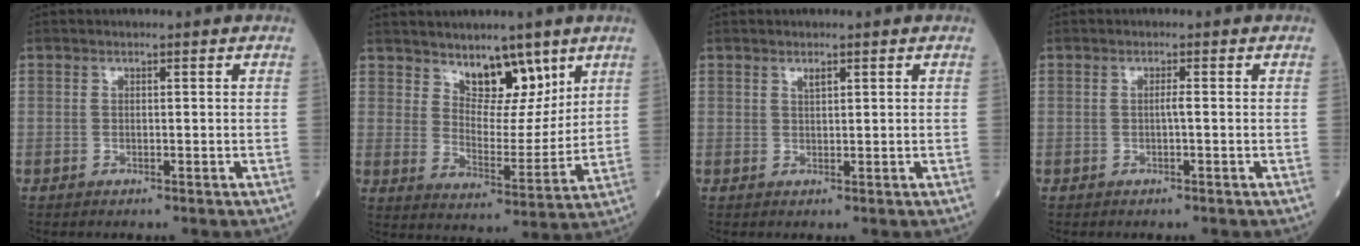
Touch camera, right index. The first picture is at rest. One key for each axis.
{"total": 8.5, "fx": 5.9, "fy": 3.7, "fz": 4.8, "tx": -0.067, "ty": -0.010, "tz": 0.106}
{"total": 1.1, "fx": 0.8, "fy": 0.3, "fz": 0.8, "tx": -0.016, "ty": -0.001, "tz": 0.016}
{"total": 0.8, "fx": -0.2, "fy": -0.1, "fz": 0.8, "tx": -0.013, "ty": 0.001, "tz": -0.004}